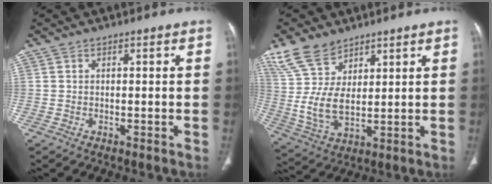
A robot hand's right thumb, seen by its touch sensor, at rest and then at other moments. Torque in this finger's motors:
{"motor_torque": [0.05, 0.85, 0.82, 0.04, 0.38]}